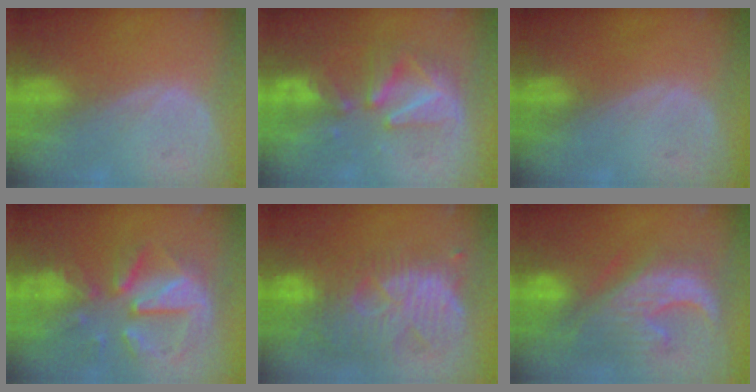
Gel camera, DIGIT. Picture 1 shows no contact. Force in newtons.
{"total": 8.7, "press": 8.2, "slide": 3.0}
{"total": 0.0}
{"total": 11.3, "press": 9.9, "slide": 5.4}
{"total": 12.1, "press": 11.0, "slide": 5.1}
{"total": 11.3, "press": 10.8, "slide": 3.3}